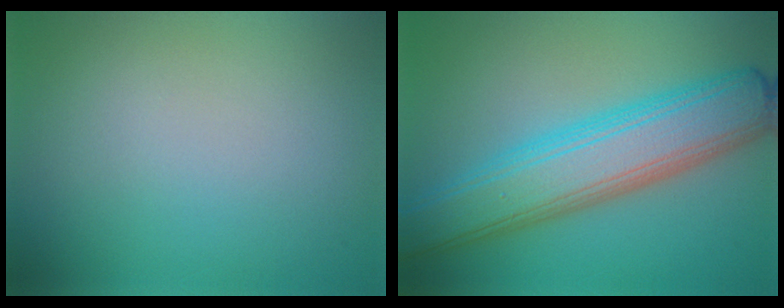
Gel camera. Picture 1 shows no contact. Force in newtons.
{"total": 8.4, "press": 8.4, "slide": 0.2}